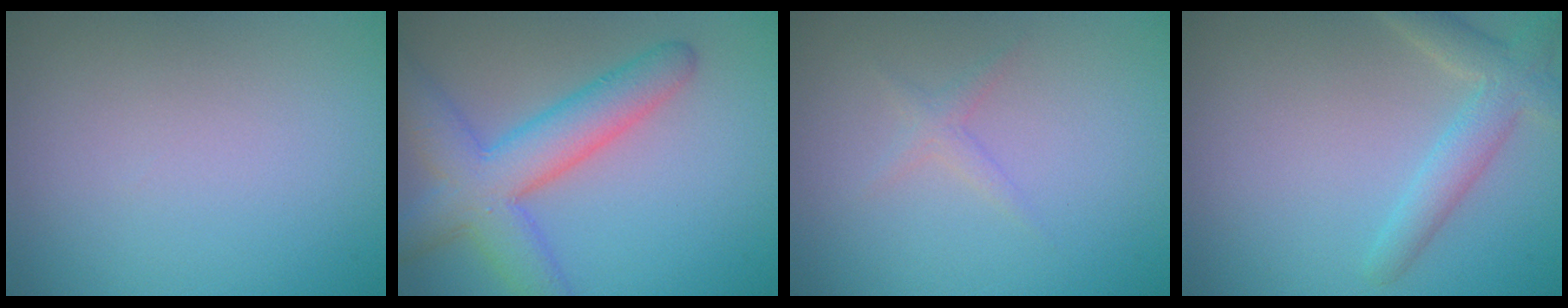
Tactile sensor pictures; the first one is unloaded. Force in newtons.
{"total": 6.6, "press": 6.6, "slide": 0.4}
{"total": 1.1, "press": 1.1, "slide": 0.1}
{"total": 3.2, "press": 3.2, "slide": 0.2}